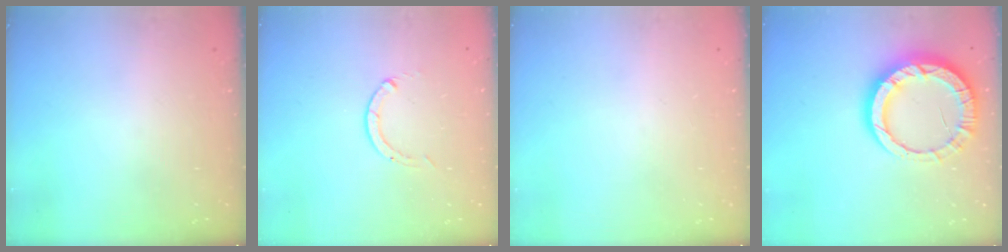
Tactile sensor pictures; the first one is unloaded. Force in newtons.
{"total": 0.0}
{"total": 0.0}
{"total": 15.1, "press": 15.1, "slide": 1.4}